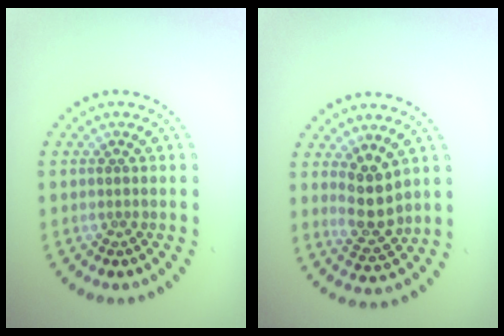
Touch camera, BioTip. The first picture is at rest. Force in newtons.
{"total": 3.4, "press": 3.1, "slide": 1.2}